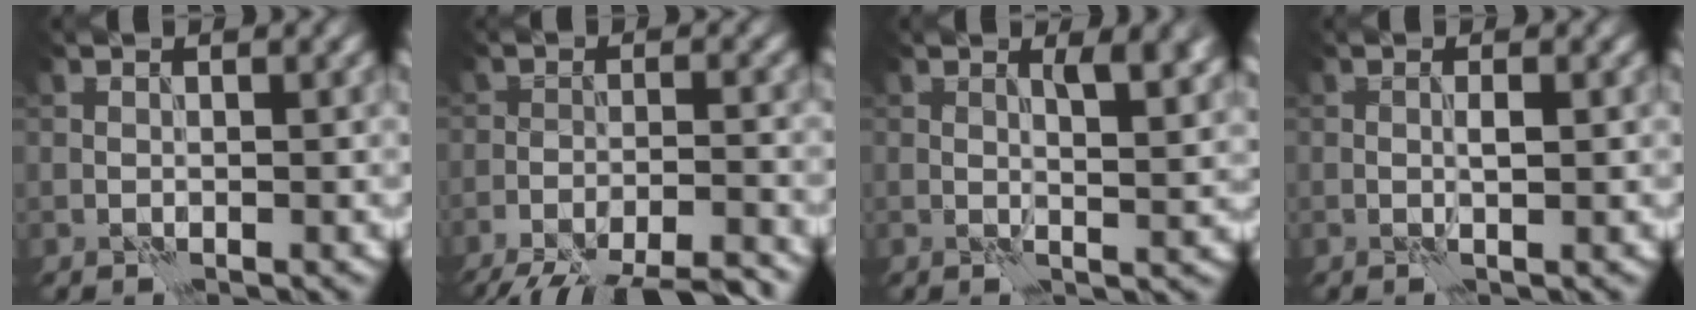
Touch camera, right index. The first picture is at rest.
{"total": 12.9, "force": [-11.7, 2.9, 4.6], "torque": [-0.063, -0.009, -0.160]}
{"total": 3.4, "force": [1.4, 0.9, 2.9], "torque": [-0.042, -0.002, 0.022]}
{"total": 1.0, "force": [0.0, 0.1, 1.0], "torque": [-0.018, 0.001, 0.000]}